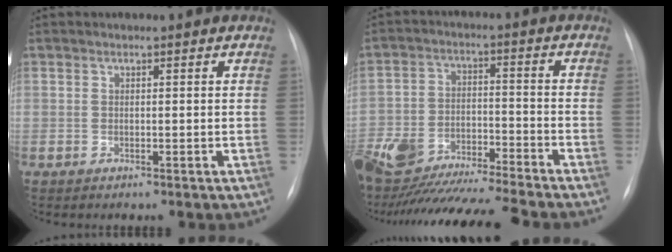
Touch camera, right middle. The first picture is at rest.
{"total": 23.6, "force": [-21.0, 2.3, 10.5], "torque": [-0.229, -0.031, -0.340]}